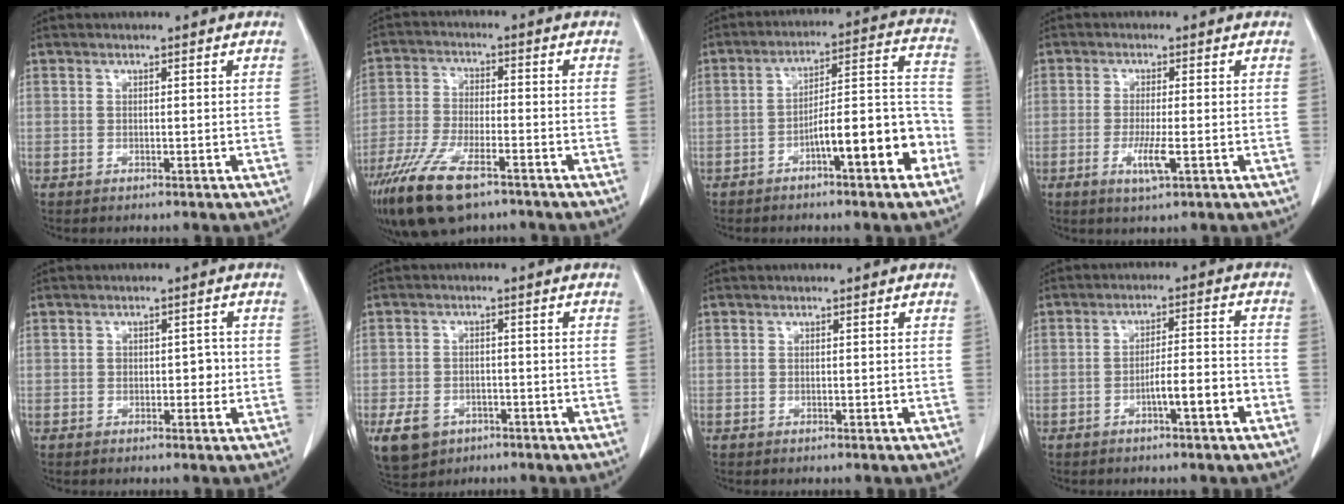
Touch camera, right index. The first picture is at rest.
{"total": 12.6, "force": [-8.4, 3.8, 8.5], "torque": [-0.170, -0.022, -0.152]}
{"total": 12.6, "force": [-5.8, 2.1, 11.0], "torque": [-0.158, 0.036, -0.084]}
{"total": 4.1, "force": [-1.5, 0.3, 3.8], "torque": [-0.077, -0.010, -0.024]}
{"total": 2.2, "force": [-0.3, 1.4, 1.7], "torque": [-0.016, 0.007, -0.004]}
{"total": 7.6, "force": [-4.1, 5.7, 2.9], "torque": [-0.059, 0.001, -0.057]}
{"total": 0.0}
{"total": 6.1, "force": [-2.9, 0.4, 5.3], "torque": [-0.083, 0.013, -0.043]}